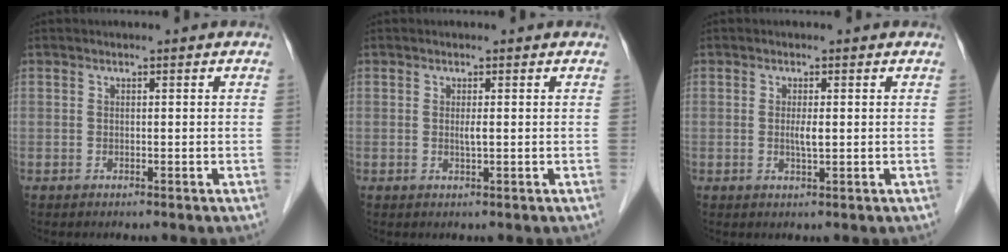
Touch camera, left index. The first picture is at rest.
{"total": 1.0, "force": [0.1, 0.0, 1.0], "torque": [-0.024, -0.002, 0.001]}
{"total": 1.7, "force": [0.1, 0.2, 1.7], "torque": [-0.036, -0.001, 0.002]}